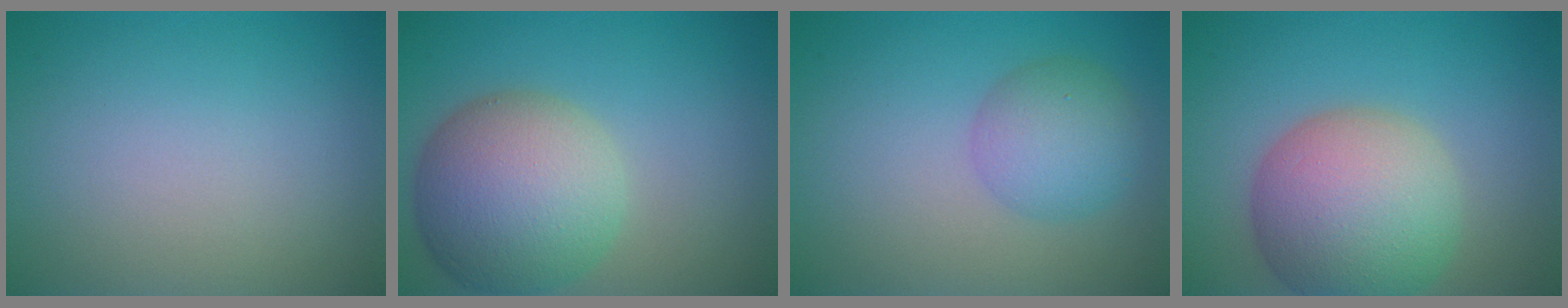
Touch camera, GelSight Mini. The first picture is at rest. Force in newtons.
{"total": 9.3, "press": 9.3, "slide": 0.4}
{"total": 3.8, "press": 3.8, "slide": 0.2}
{"total": 9.6, "press": 9.6, "slide": 0.6}